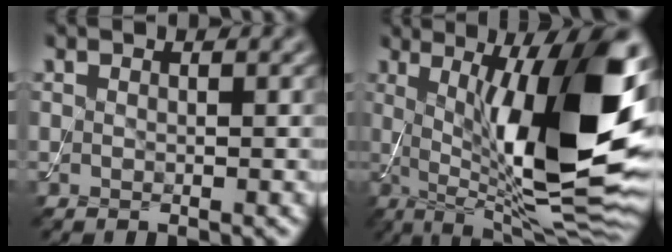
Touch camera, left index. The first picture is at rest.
{"total": 16.0, "force": [1.8, 4.1, 15.4], "torque": [-0.224, -0.002, 0.030]}